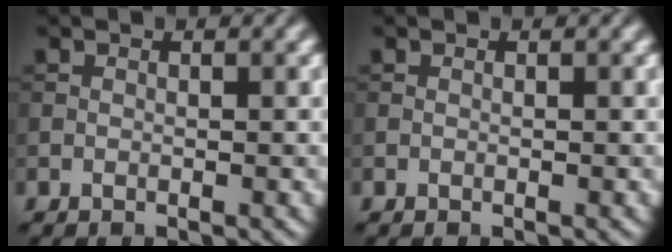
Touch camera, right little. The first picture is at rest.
{"total": 0.0}